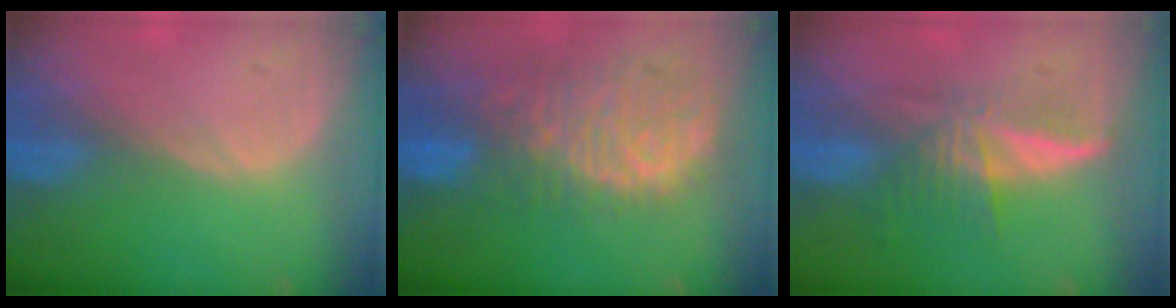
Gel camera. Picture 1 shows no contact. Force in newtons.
{"total": 11.3, "press": 9.7, "slide": 5.7}
{"total": 6.0, "press": 5.5, "slide": 2.4}